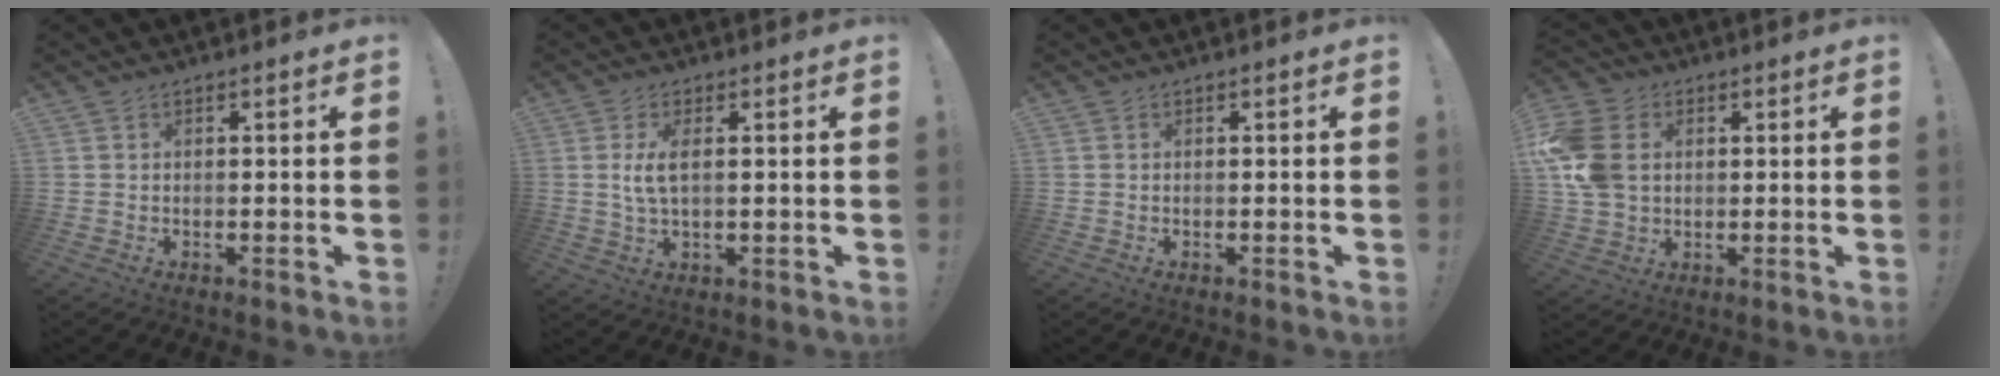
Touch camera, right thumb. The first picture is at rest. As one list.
[{"total": 5.5, "force": [0.9, 2.3, 5.0], "torque": [-0.092, -0.009, 0.011]}, {"total": 0.0}, {"total": 14.1, "force": [2.2, 10.8, 8.8], "torque": [-0.177, 0.001, 0.044]}]